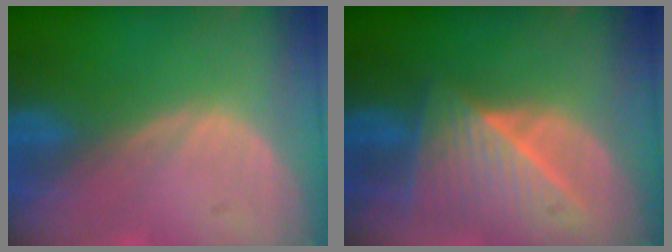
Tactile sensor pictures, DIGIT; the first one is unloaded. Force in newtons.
{"total": 8.3, "press": 7.5, "slide": 3.5}